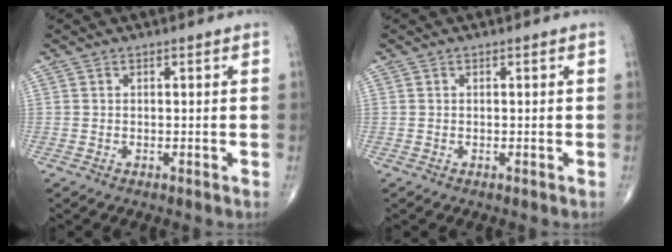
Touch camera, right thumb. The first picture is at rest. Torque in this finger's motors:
{"motor_torque": [-0.04, 0.05, 0.00, 0.00, 0.01]}